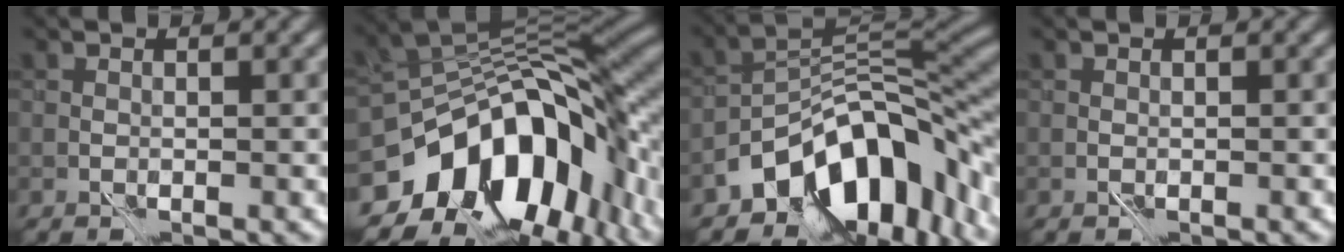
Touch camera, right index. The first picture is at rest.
{"total": 15.5, "force": [-6.1, 9.4, 10.7], "torque": [-0.154, -0.012, -0.097]}
{"total": 11.8, "force": [-6.9, 5.6, 7.7], "torque": [-0.098, 0.003, -0.130]}
{"total": 0.0}